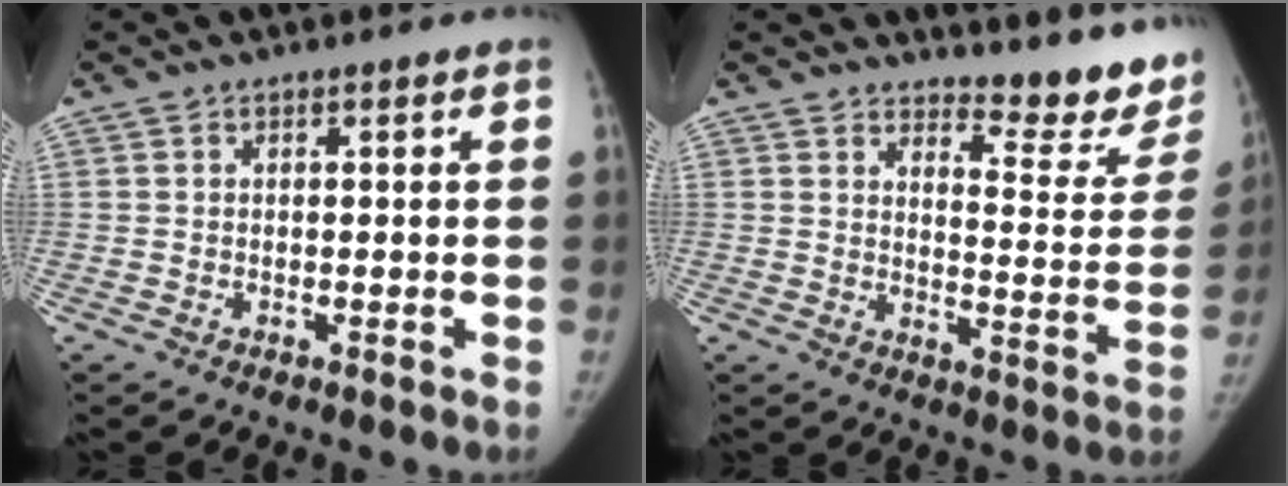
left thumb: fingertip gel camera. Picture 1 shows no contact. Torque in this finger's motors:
{"motor_torque": [0.91, -0.28, 0.43, -0.22, -0.05]}